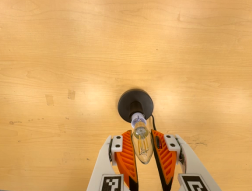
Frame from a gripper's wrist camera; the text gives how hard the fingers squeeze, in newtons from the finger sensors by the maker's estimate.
{"total": 12.8, "left": 13.8, "right": 11.8}